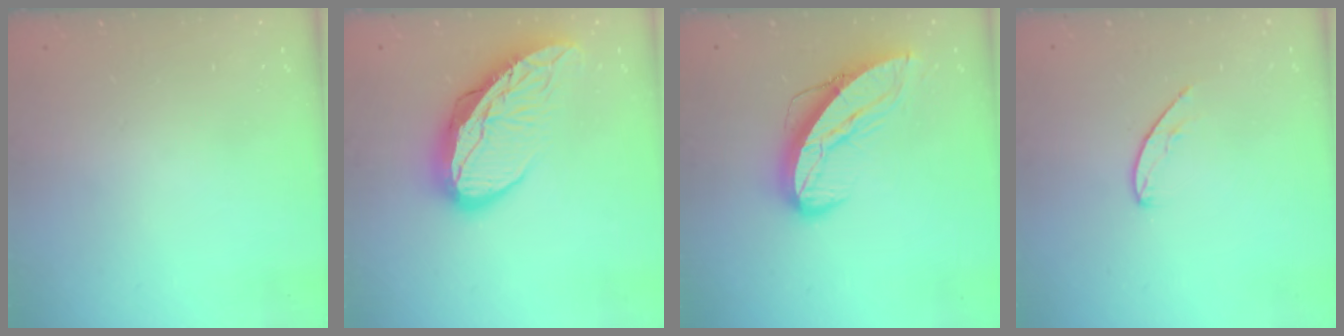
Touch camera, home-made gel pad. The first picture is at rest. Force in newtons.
{"total": 14.3, "press": 14.3, "slide": 1.6}
{"total": 11.8, "press": 11.7, "slide": 1.1}
{"total": 5.3, "press": 5.3, "slide": 0.5}